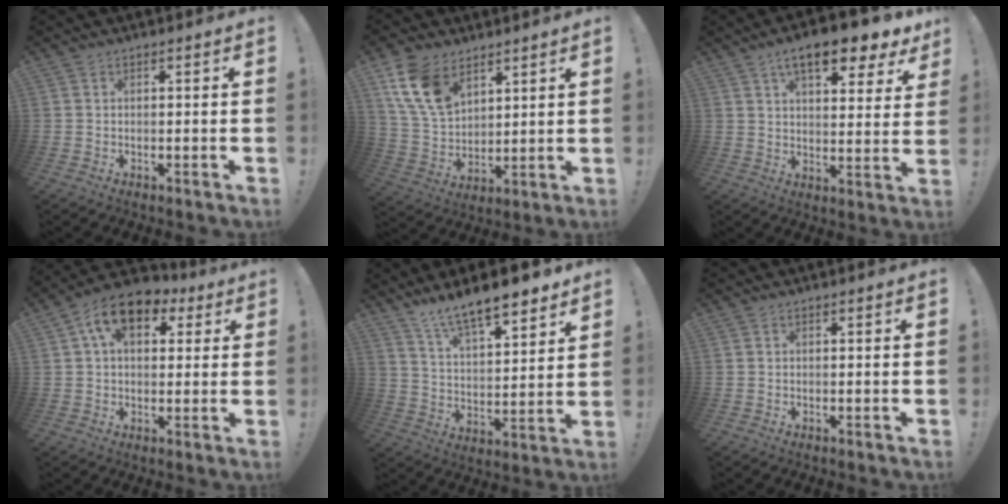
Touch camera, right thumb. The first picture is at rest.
{"total": 13.7, "force": [7.8, 8.6, 7.3], "torque": [-0.153, -0.030, 0.156]}
{"total": 12.9, "force": [8.1, 4.3, 9.0], "torque": [-0.131, -0.050, 0.133]}
{"total": 12.2, "force": [5.2, 7.5, 8.1], "torque": [-0.141, -0.006, 0.097]}
{"total": 11.9, "force": [10.3, 2.3, 5.5], "torque": [-0.102, -0.080, 0.181]}
{"total": 0.0}